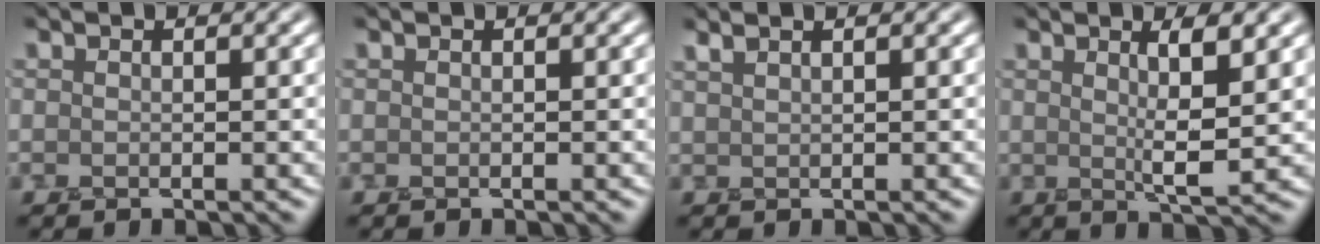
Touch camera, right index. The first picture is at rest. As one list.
[{"total": 0.0}, {"total": 1.1, "force": [1.0, 0.2, 0.5], "torque": [-0.014, 0.003, 0.020]}, {"total": 3.6, "force": [1.2, 0.7, 3.3], "torque": [-0.054, -0.010, 0.021]}]